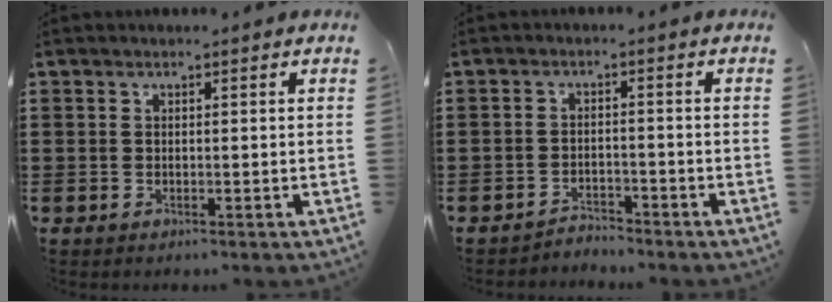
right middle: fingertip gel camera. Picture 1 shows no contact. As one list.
[{"total": 2.5, "force": [-2.5, 0.2, -0.1], "torque": [-0.007, 0.001, -0.055]}]